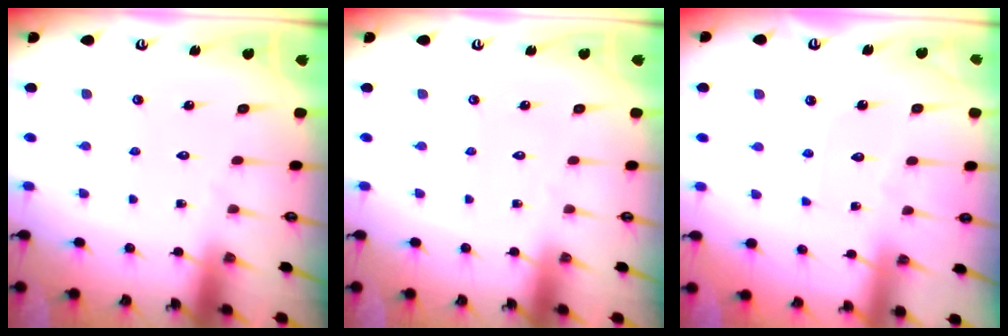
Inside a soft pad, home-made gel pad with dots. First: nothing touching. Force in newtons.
{"total": 0.0}
{"total": 4.8, "press": 4.8, "slide": 0.4}